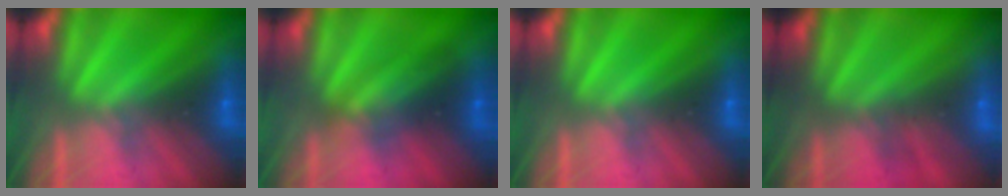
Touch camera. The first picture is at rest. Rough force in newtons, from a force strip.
{"total": 2.7}
{"total": 0.0}
{"total": 1.9}